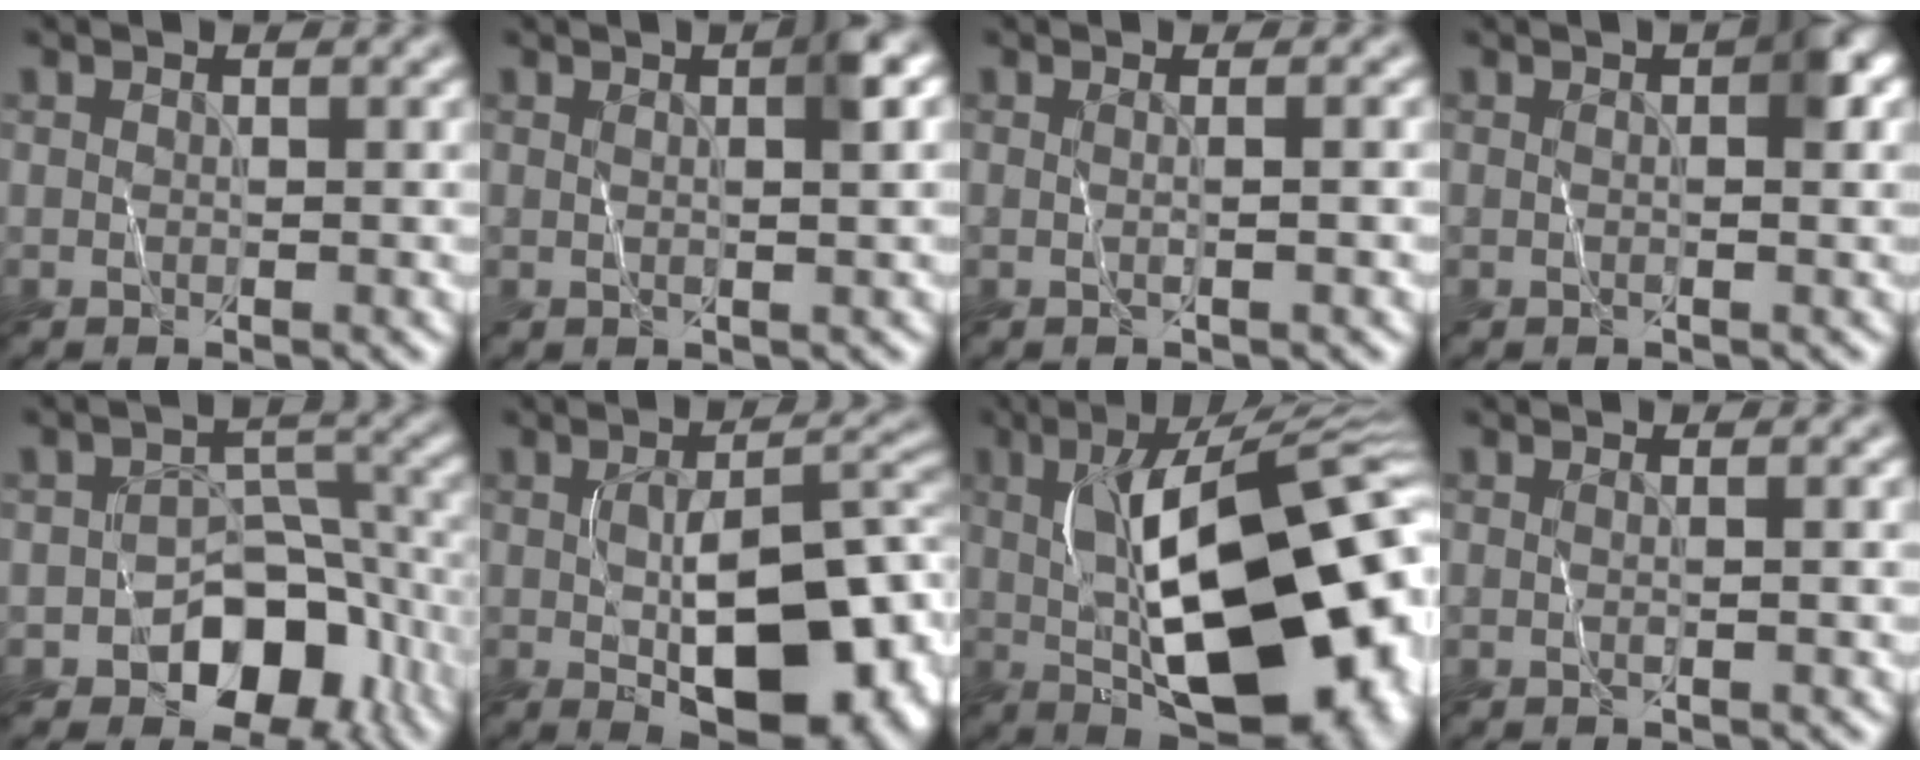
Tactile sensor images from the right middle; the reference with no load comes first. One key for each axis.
{"total": 2.3, "fx": 0.6, "fy": 0.3, "fz": 2.2, "tx": -0.028, "ty": 0.006, "tz": 0.010}
{"total": 1.5, "fx": 0.1, "fy": 0.6, "fz": 1.3, "tx": -0.019, "ty": 0.002, "tz": -0.017}
{"total": 2.2, "fx": 0.4, "fy": 0.4, "fz": 2.2, "tx": -0.025, "ty": 0.006, "tz": 0.004}
{"total": 6.7, "fx": -3.5, "fy": 4.3, "fz": 3.9, "tx": -0.036, "ty": 0.001, "tz": -0.057}
{"total": 12.4, "fx": -2.6, "fy": 5.6, "fz": 10.8, "tx": -0.157, "ty": -0.014, "tz": -0.027}
{"total": 17.8, "fx": -1.4, "fy": 7.7, "fz": 16.0, "tx": -0.210, "ty": 0.010, "tz": -0.010}
{"total": 0.9, "fx": -0.1, "fy": 0.3, "fz": 0.8, "tx": -0.012, "ty": -0.001, "tz": -0.012}